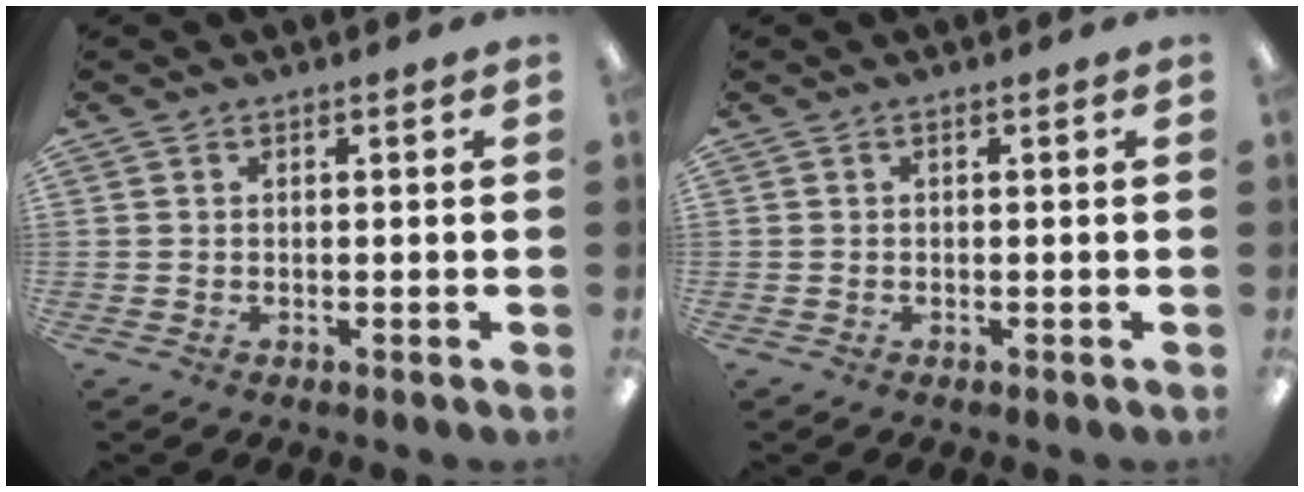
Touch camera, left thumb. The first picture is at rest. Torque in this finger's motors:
{"motor_torque": [-0.02, 0.02, -0.02, 0.02, 0.00]}